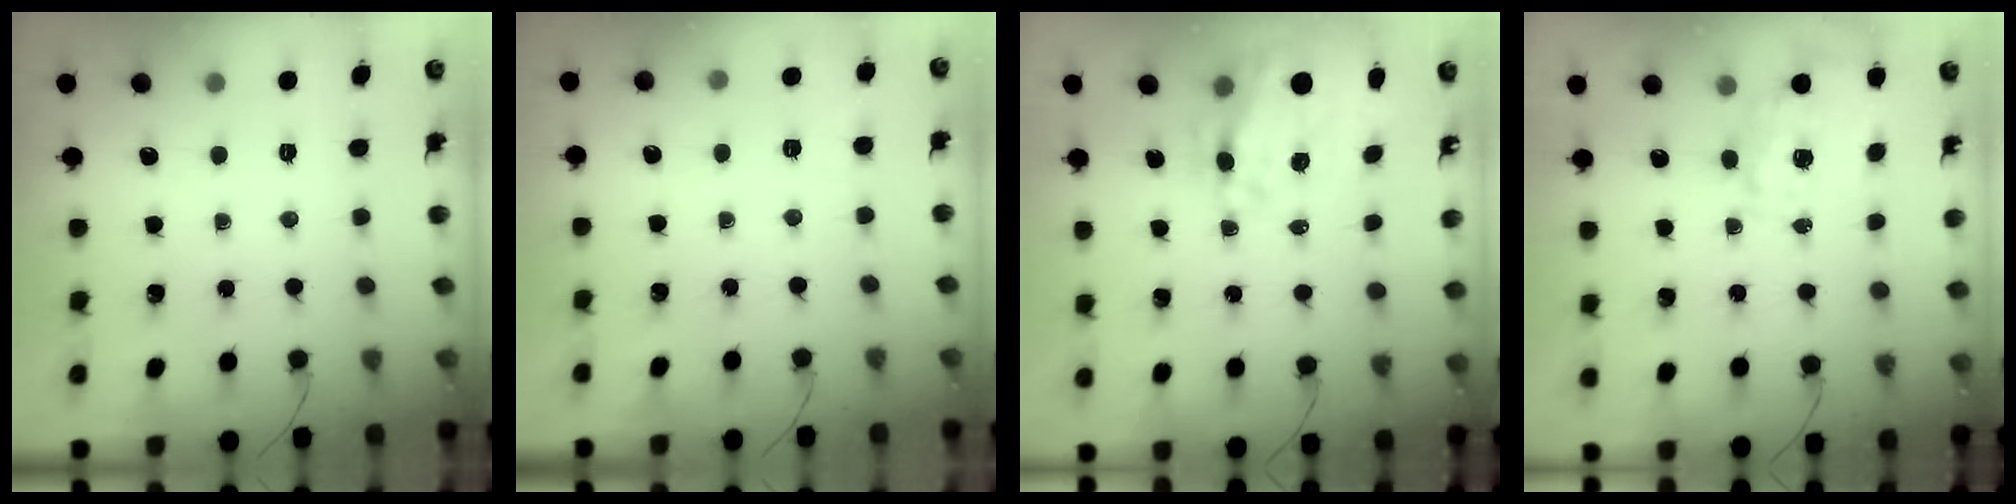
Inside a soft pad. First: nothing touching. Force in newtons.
{"total": 2.4, "press": 1.2, "slide": 2.0}
{"total": 11.1, "press": 10.3, "slide": 4.2}
{"total": 1.7, "press": 1.6, "slide": 0.5}